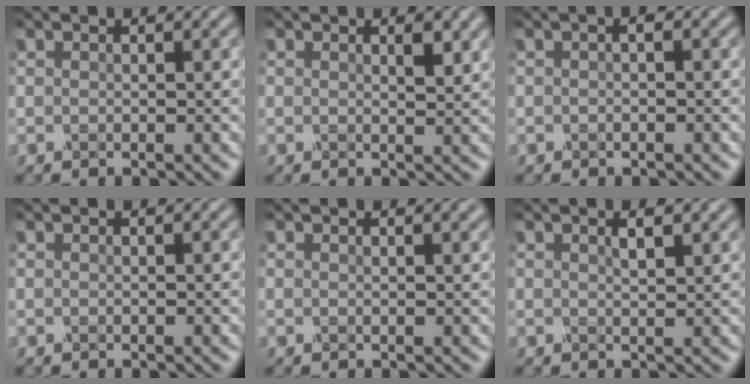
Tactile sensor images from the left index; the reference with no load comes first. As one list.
[{"total": 1.6, "force": [0.7, 0.4, 1.3], "torque": [-0.017, 0.001, 0.018]}, {"total": 2.1, "force": [0.7, 1.0, 1.7], "torque": [-0.016, 0.018, -0.007]}, {"total": 0.0}, {"total": 2.4, "force": [1.3, 1.0, 1.7], "torque": [0.000, 0.013, 0.000]}, {"total": 2.3, "force": [1.1, 0.7, 1.9], "torque": [-0.016, 0.005, 0.011]}]